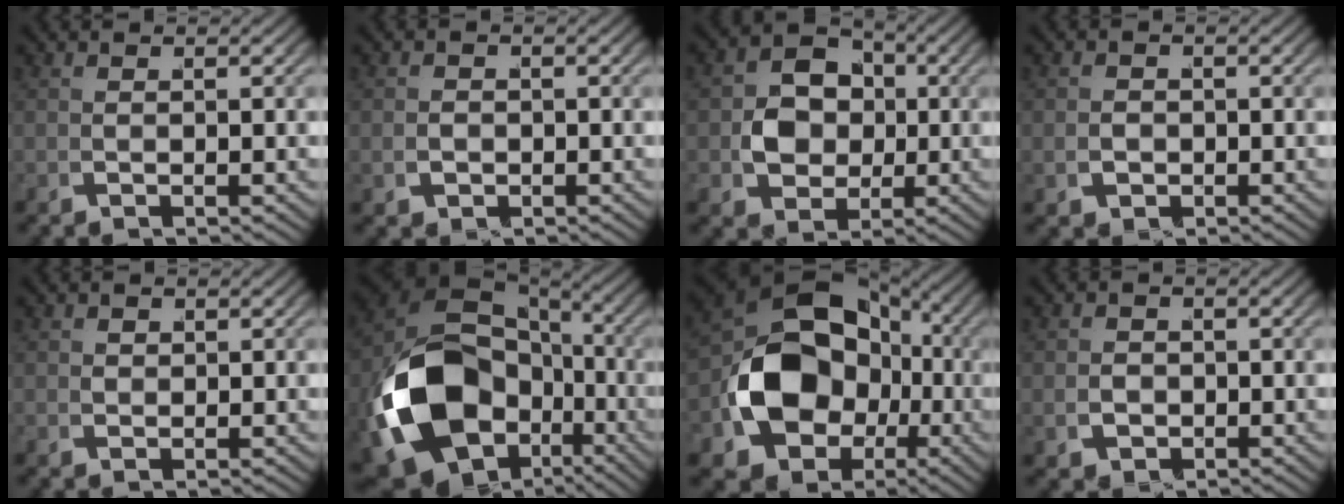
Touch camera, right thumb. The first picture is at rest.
{"total": 1.5, "force": [-0.4, 1.4, 0.4], "torque": [-0.009, -0.006, -0.002]}
{"total": 7.5, "force": [0.4, 6.2, 4.3], "torque": [-0.082, -0.018, 0.018]}
{"total": 1.8, "force": [-0.4, 1.7, 0.5], "torque": [-0.011, -0.007, -0.002]}
{"total": 1.0, "force": [0.7, 0.7, 0.3], "torque": [-0.010, -0.009, 0.021]}
{"total": 18.4, "force": [-2.4, 12.9, 13.0], "torque": [-0.307, -0.070, -0.001]}
{"total": 15.7, "force": [-1.8, 11.9, 10.1], "torque": [-0.222, -0.058, -0.003]}
{"total": 2.5, "force": [-0.5, 2.3, 0.8], "torque": [-0.018, -0.011, -0.001]}